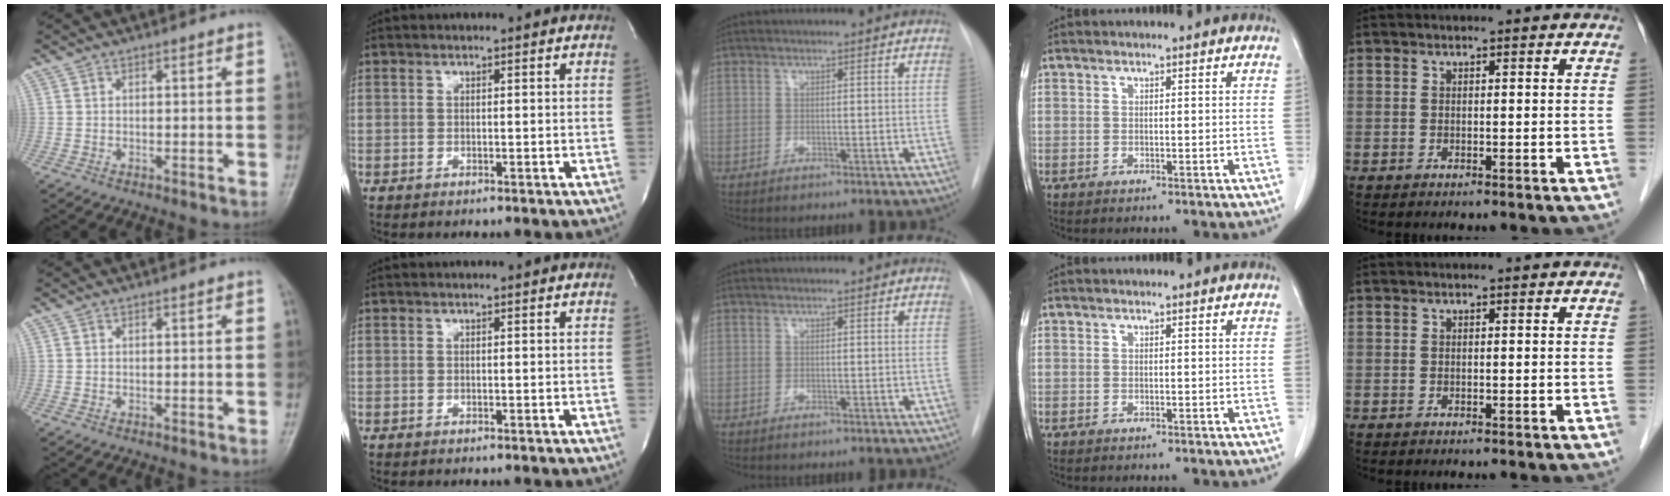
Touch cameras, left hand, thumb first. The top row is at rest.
{}